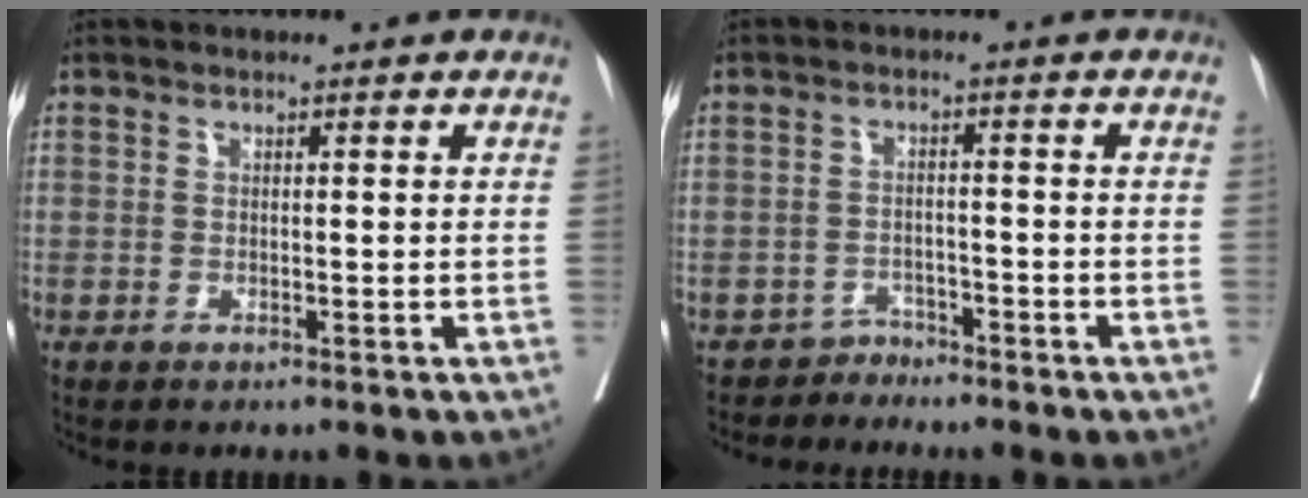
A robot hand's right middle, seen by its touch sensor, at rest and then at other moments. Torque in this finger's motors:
{"motor_torque": [-0.51, -0.61, -0.18, -0.06]}